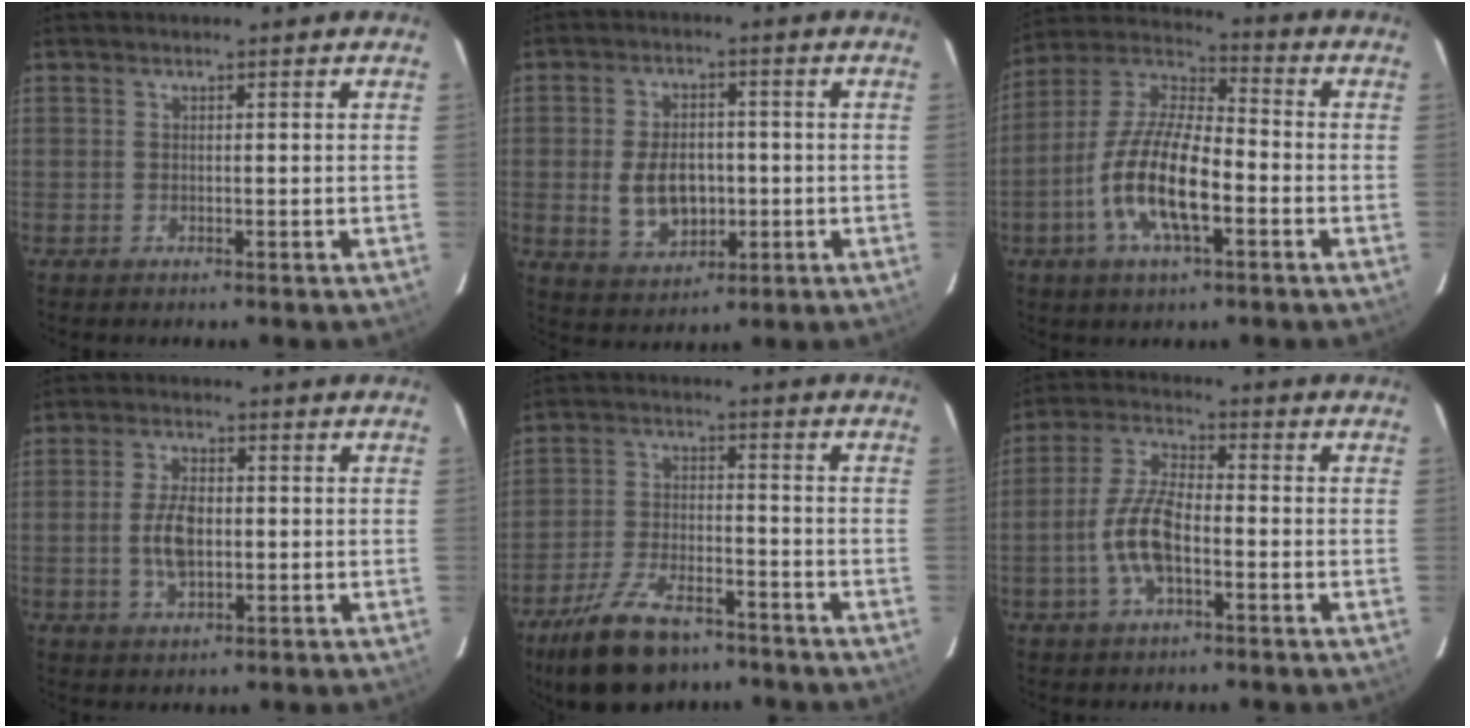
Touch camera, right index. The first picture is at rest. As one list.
[{"total": 9.6, "force": [-1.2, 6.3, 7.1], "torque": [-0.146, 0.001, -0.007]}, {"total": 15.5, "force": [-5.1, 5.4, 13.6], "torque": [-0.278, -0.004, -0.100]}, {"total": 7.0, "force": [-0.5, 3.8, 5.9], "torque": [-0.114, 0.001, -0.005]}, {"total": 14.6, "force": [-10.5, 6.5, 7.8], "torque": [-0.171, -0.013, -0.178]}, {"total": 9.6, "force": [-3.0, 3.7, 8.4], "torque": [-0.177, 0.006, -0.057]}]